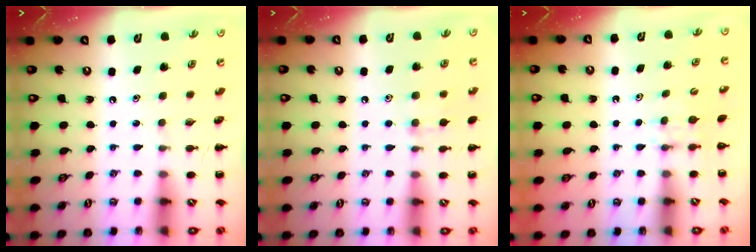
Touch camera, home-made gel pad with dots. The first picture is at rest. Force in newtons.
{"total": 7.0, "press": 6.5, "slide": 2.4}
{"total": 4.1, "press": 3.9, "slide": 1.3}